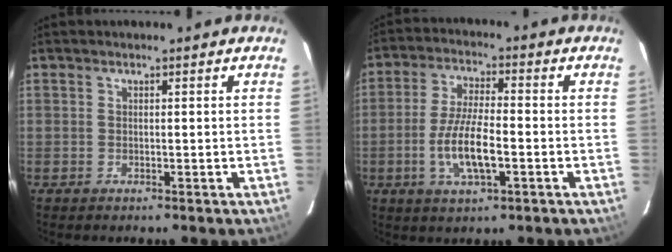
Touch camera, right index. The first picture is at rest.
{"total": 9.5, "force": [-2.8, 2.8, 8.6], "torque": [-0.173, -0.006, -0.051]}